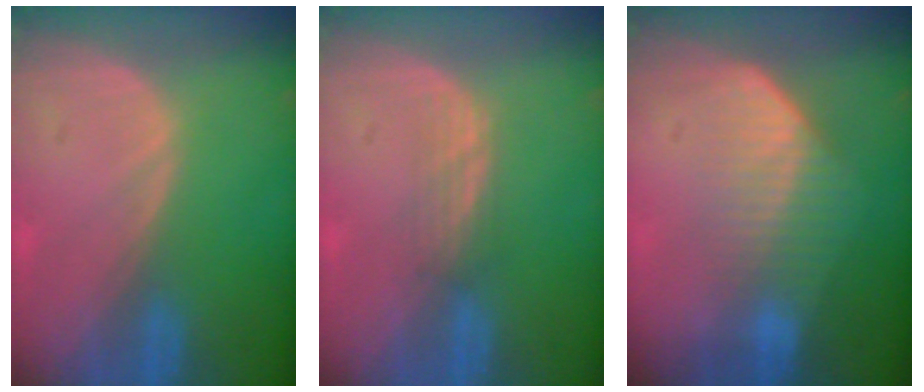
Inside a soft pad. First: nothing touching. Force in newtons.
{"total": 2.1, "press": 2.1, "slide": 0.2}
{"total": 7.2, "press": 6.1, "slide": 3.8}